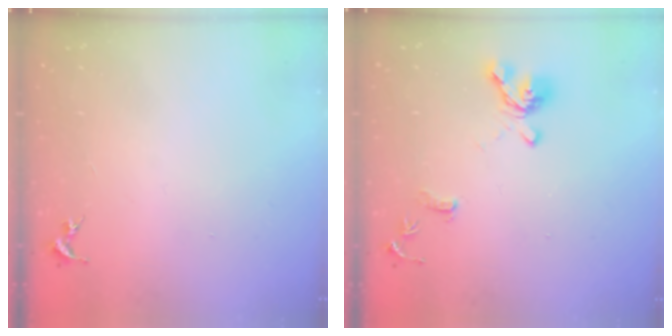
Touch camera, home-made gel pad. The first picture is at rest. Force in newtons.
{"total": 12.7, "press": 12.6, "slide": 1.5}